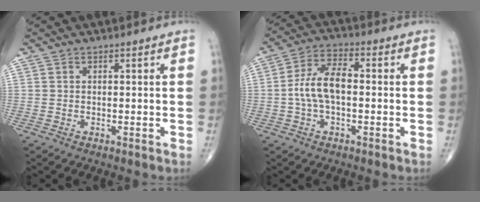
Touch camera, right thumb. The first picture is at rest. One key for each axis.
{"total": 8.7, "fx": -0.6, "fy": 4.3, "fz": 7.5, "tx": -0.152, "ty": 0.027, "tz": -0.018}